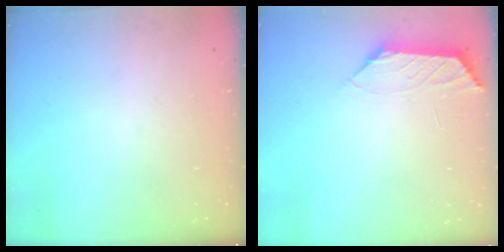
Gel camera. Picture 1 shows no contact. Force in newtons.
{"total": 1.4, "press": 1.3, "slide": 0.4}